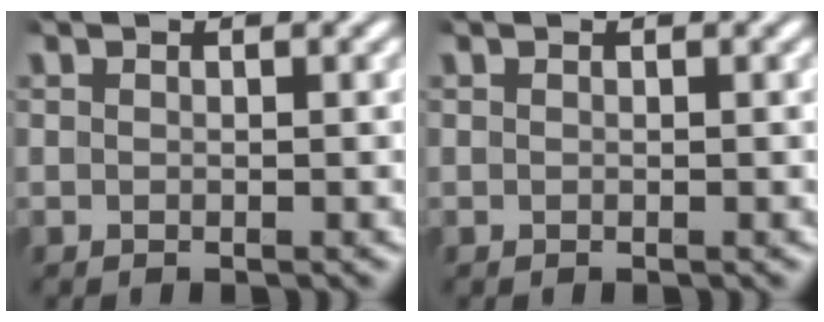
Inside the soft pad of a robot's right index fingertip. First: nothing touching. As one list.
[{"total": 0.0}]